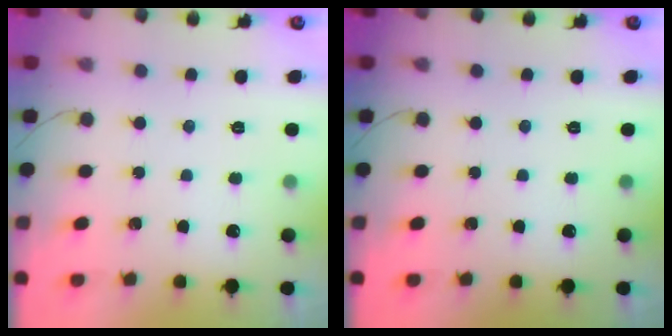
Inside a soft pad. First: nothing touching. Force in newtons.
{"total": 0.0}